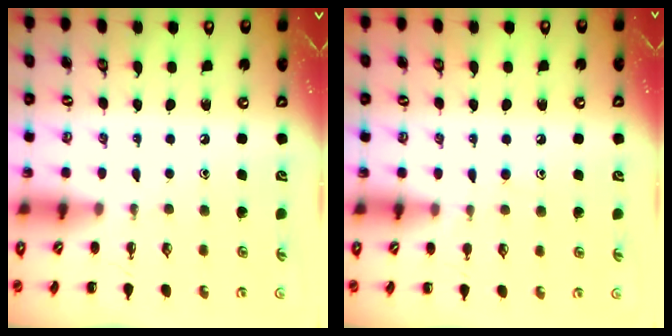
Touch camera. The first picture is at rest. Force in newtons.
{"total": 6.3, "press": 6.0, "slide": 1.9}